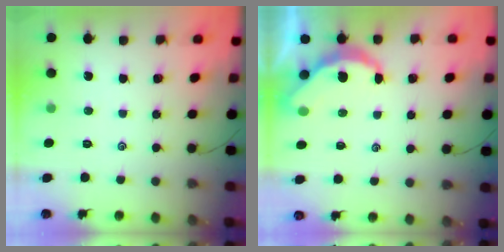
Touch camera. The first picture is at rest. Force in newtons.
{"total": 5.4, "press": 5.4, "slide": 0.3}